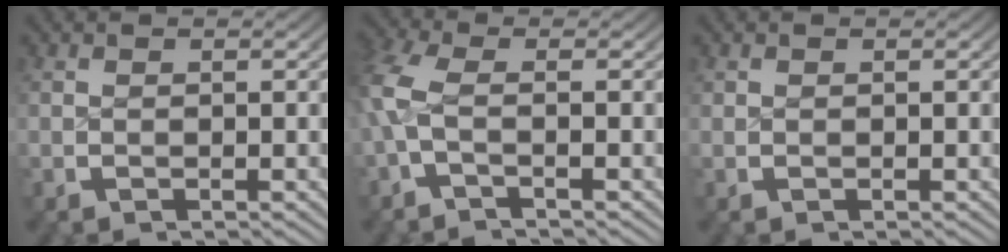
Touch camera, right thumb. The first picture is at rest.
{"total": 3.6, "force": [-0.4, 2.0, 3.0], "torque": [-0.094, -0.008, -0.006]}
{"total": 0.0}